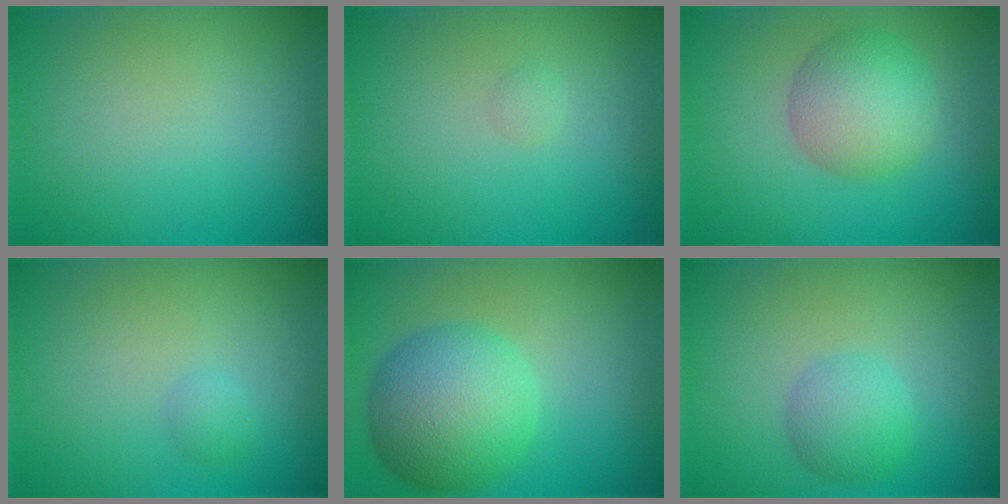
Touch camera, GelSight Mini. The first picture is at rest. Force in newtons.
{"total": 0.6, "press": 0.6, "slide": 0.0}
{"total": 5.6, "press": 5.6, "slide": 0.1}
{"total": 0.9, "press": 0.9, "slide": 0.1}
{"total": 8.1, "press": 8.1, "slide": 0.1}
{"total": 2.9, "press": 2.9, "slide": 0.0}